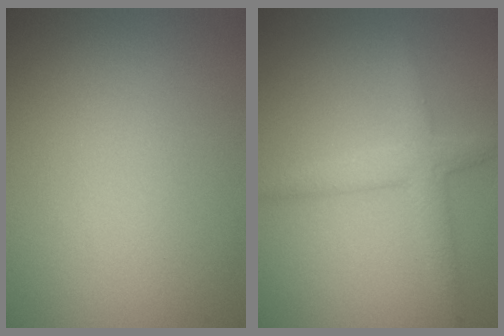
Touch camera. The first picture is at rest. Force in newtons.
{"total": 3.1, "press": 3.1, "slide": 0.2}